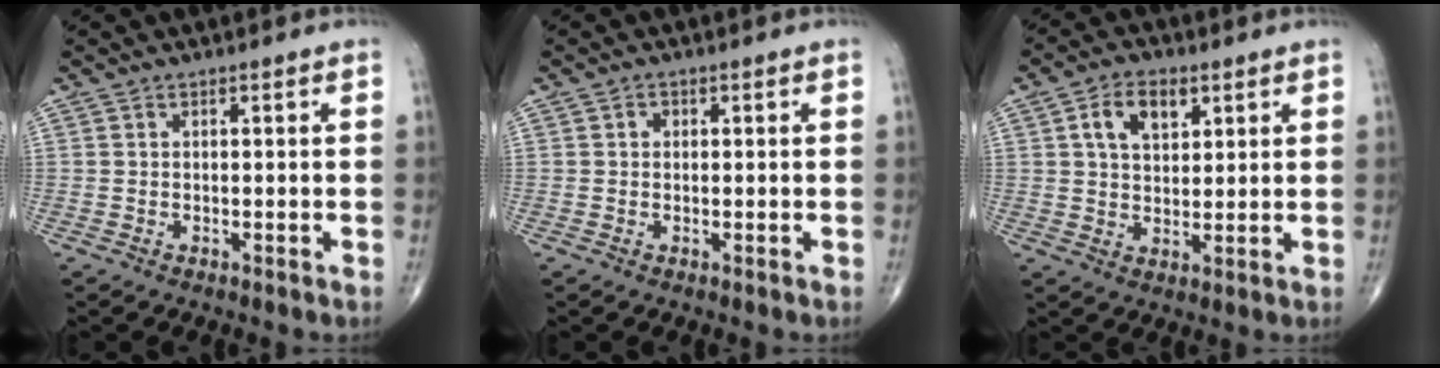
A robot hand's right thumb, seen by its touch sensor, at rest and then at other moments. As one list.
[{"total": 0.9, "force": [0.1, 0.9, 0.4], "torque": [-0.002, 0.002, 0.001]}, {"total": 7.4, "force": [3.0, 4.6, 5.0], "torque": [-0.071, -0.005, 0.053]}]